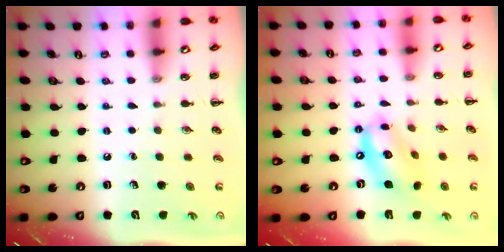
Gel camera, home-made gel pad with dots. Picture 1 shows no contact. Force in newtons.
{"total": 13.4, "press": 13.2, "slide": 2.6}